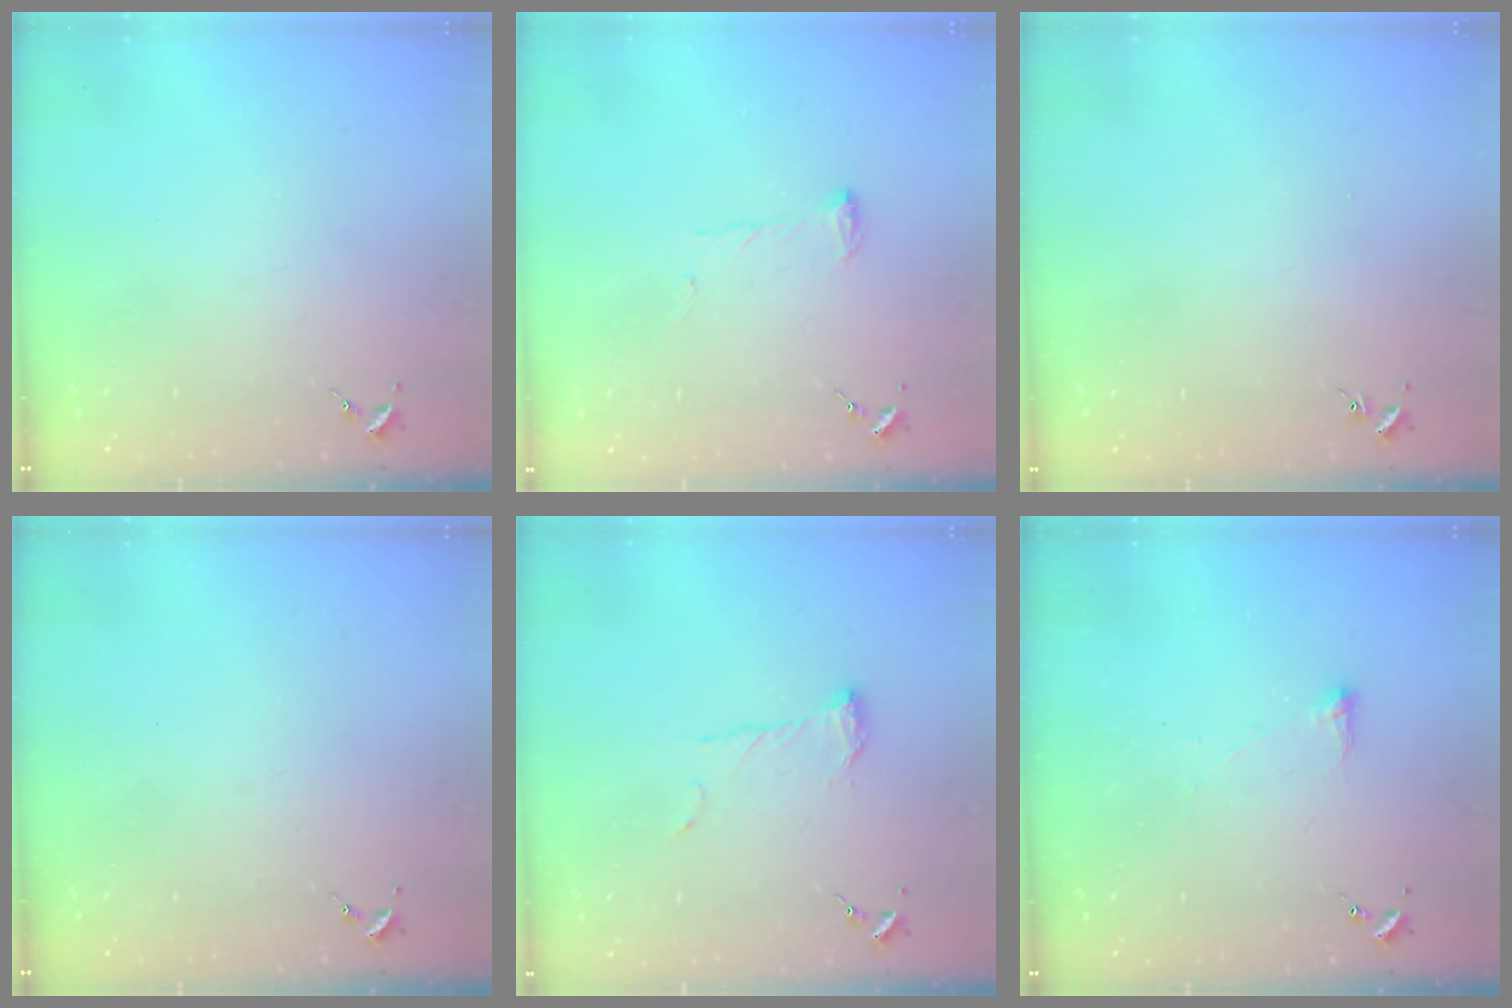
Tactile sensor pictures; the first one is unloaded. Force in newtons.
{"total": 6.6, "press": 6.5, "slide": 0.8}
{"total": 0.6, "press": 0.6, "slide": 0.1}
{"total": 0.0}
{"total": 7.6, "press": 7.6, "slide": 0.4}
{"total": 2.8, "press": 2.7, "slide": 0.7}